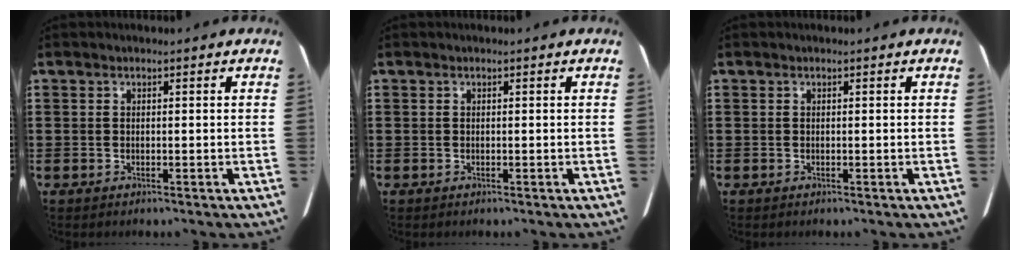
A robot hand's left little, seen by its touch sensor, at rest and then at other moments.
{"total": 0.0}
{"total": 0.0}